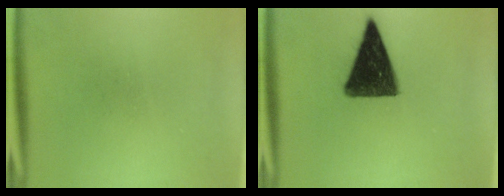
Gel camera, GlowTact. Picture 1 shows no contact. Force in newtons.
{"total": 13.3}